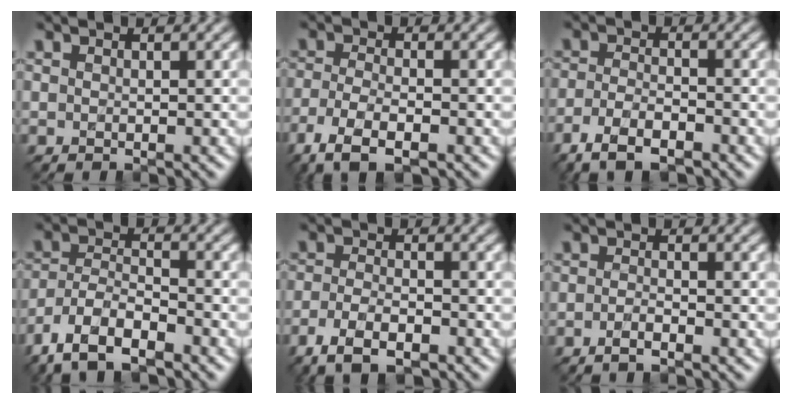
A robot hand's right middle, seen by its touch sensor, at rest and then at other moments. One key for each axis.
{"total": 5.3, "fx": -3.4, "fy": 1.9, "fz": 3.6, "tx": -0.078, "ty": -0.011, "tz": -0.069}
{"total": 4.9, "fx": -3.3, "fy": 1.8, "fz": 3.1, "tx": -0.063, "ty": -0.006, "tz": -0.067}
{"total": 7.6, "fx": -5.5, "fy": 3.0, "fz": 4.3, "tx": -0.083, "ty": -0.007, "tz": -0.111}
{"total": 4.8, "fx": -3.1, "fy": 1.9, "fz": 3.1, "tx": -0.065, "ty": -0.007, "tz": -0.062}
{"total": 1.4, "fx": -0.9, "fy": 0.3, "fz": 1.1, "tx": -0.021, "ty": 0.000, "tz": -0.018}